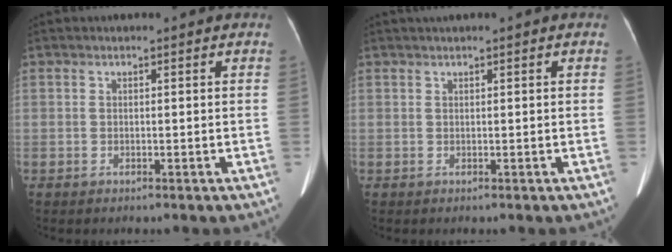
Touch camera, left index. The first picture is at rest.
{"total": 1.0, "force": [0.6, -0.1, 0.8], "torque": [-0.019, 0.016, 0.013]}